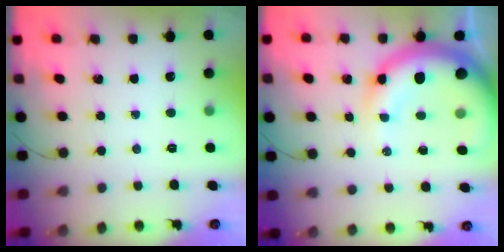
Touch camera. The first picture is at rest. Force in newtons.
{"total": 14.1, "press": 13.7, "slide": 3.0}